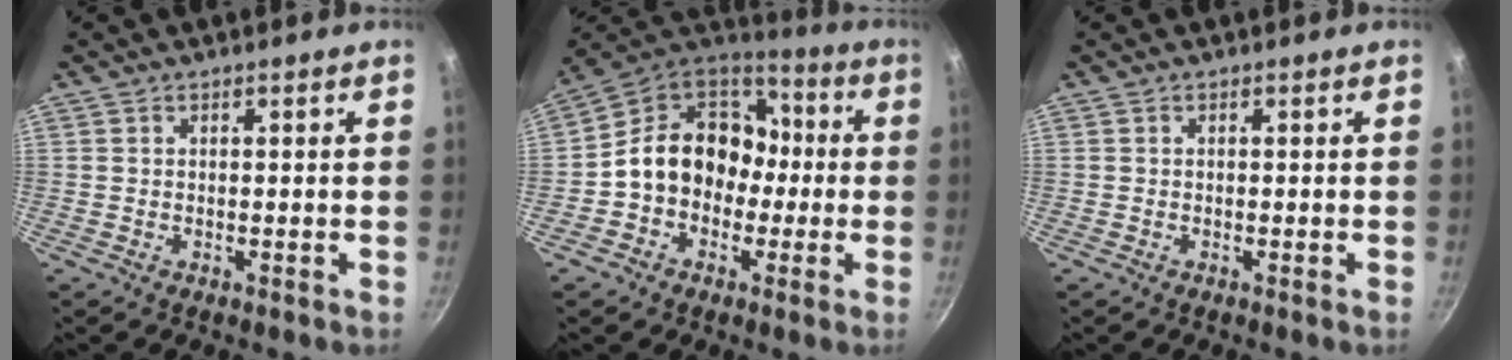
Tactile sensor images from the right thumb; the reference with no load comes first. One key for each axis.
{"total": 18.0, "fx": -0.6, "fy": 15.0, "fz": 10.1, "tx": -0.129, "ty": 0.059, "tz": -0.013}
{"total": 0.0}